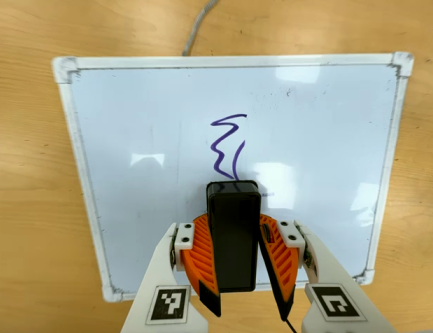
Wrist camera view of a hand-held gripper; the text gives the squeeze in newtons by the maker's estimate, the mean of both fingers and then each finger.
{"total": 10.8, "left": 11.1, "right": 10.4}